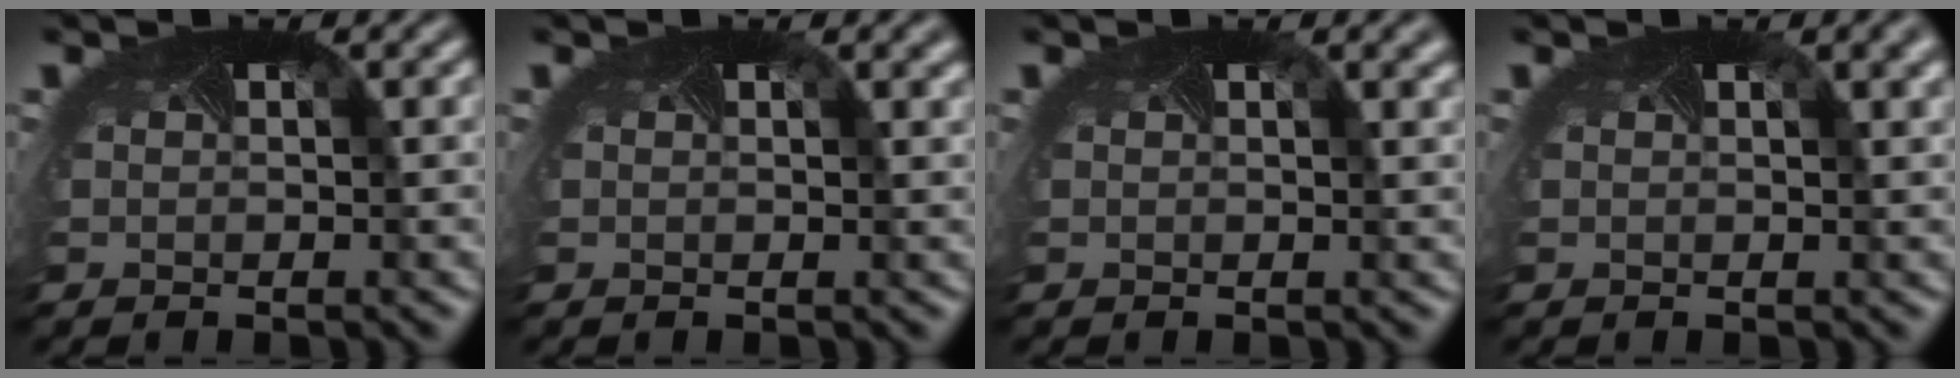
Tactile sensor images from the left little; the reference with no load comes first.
{"total": 0.9, "force": [0.6, 0.3, 0.7], "torque": [-0.007, 0.004, -0.002]}
{"total": 1.3, "force": [0.7, 0.4, 1.0], "torque": [-0.009, 0.003, -0.002]}
{"total": 3.0, "force": [1.5, 1.2, 2.3], "torque": [-0.015, 0.008, 0.002]}